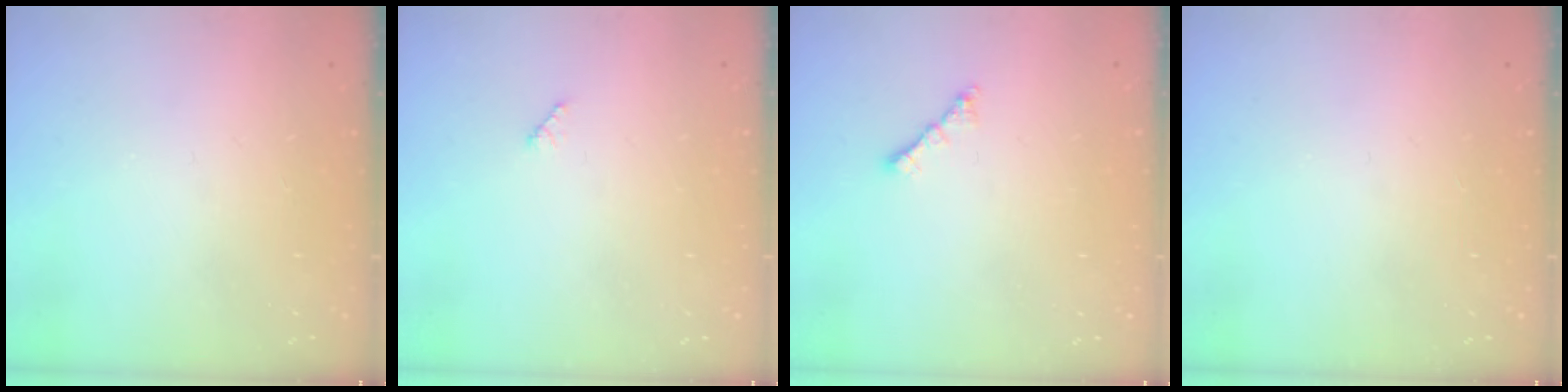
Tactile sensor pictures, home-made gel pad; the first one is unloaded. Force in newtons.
{"total": 3.2, "press": 3.2, "slide": 0.4}
{"total": 1.8, "press": 1.8, "slide": 0.5}
{"total": 0.0}